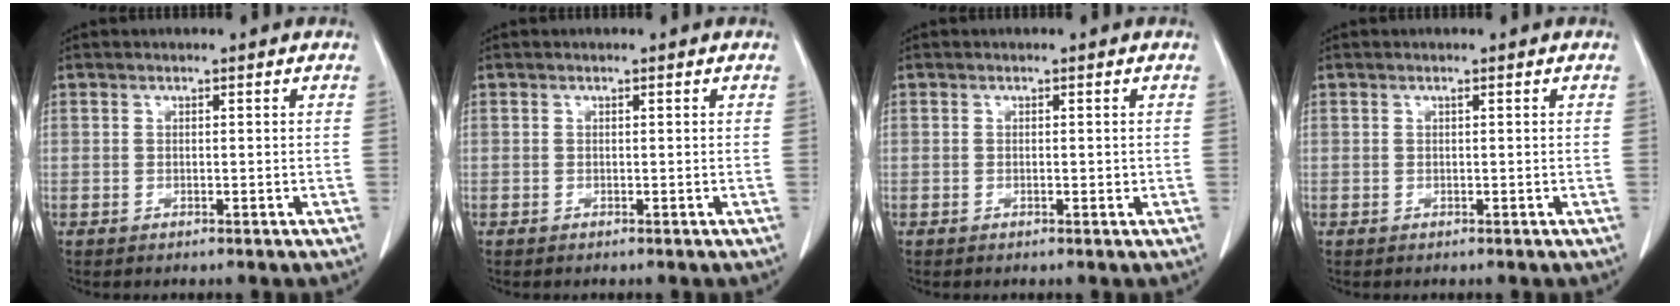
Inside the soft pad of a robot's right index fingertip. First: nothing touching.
{"total": 0.0}
{"total": 0.8, "force": [0.0, 0.4, 0.7], "torque": [-0.013, -0.001, 0.001]}
{"total": 0.0}